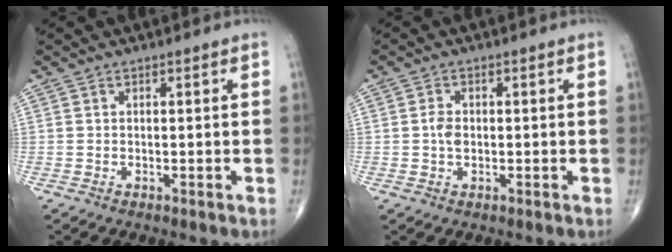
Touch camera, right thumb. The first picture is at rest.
{"total": 2.6, "force": [-0.1, 1.8, 1.9], "torque": [-0.032, 0.003, -0.004]}